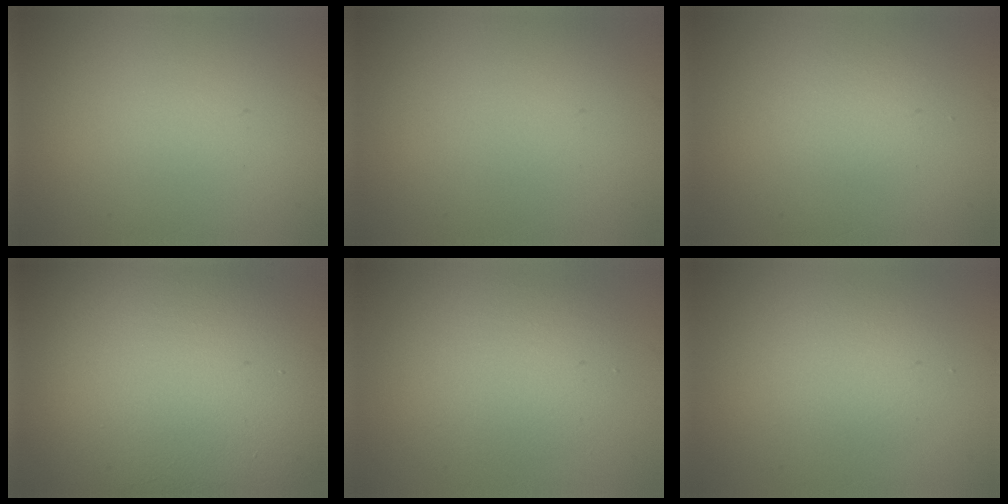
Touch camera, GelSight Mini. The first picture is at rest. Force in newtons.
{"total": 0.0}
{"total": 1.5, "press": 1.4, "slide": 0.1}
{"total": 20.5, "press": 20.5, "slide": 1.3}
{"total": 3.7, "press": 3.6, "slide": 0.3}
{"total": 2.4, "press": 2.4, "slide": 0.2}